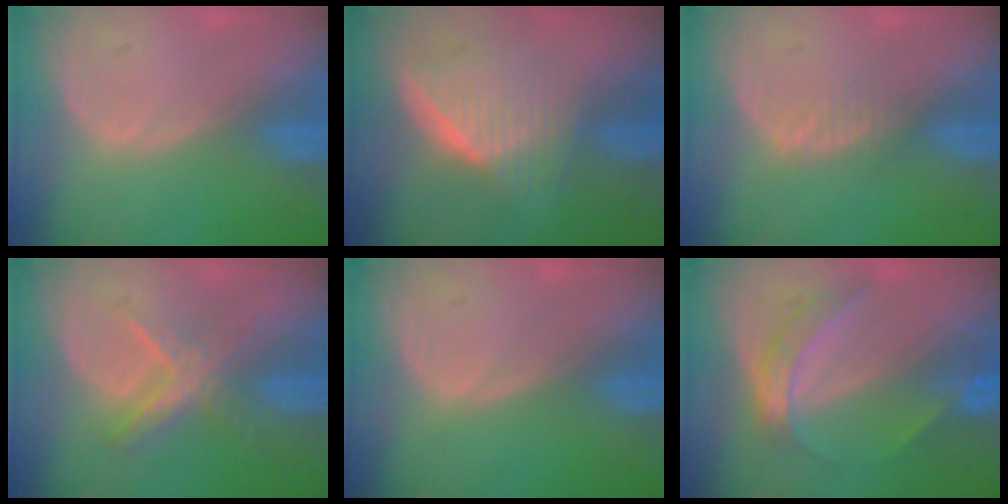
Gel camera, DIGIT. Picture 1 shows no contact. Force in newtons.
{"total": 6.8, "press": 6.1, "slide": 3.1}
{"total": 1.6, "press": 1.6, "slide": 0.1}
{"total": 5.5, "press": 5.1, "slide": 2.1}
{"total": 0.0}
{"total": 6.1, "press": 5.2, "slide": 3.1}